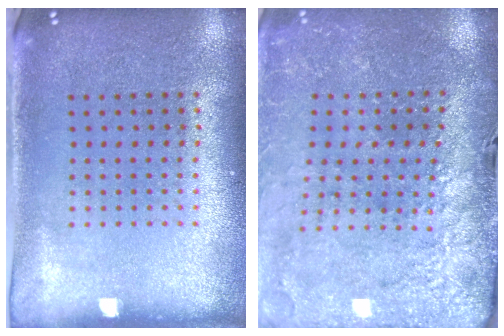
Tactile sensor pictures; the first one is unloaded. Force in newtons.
{"total": 3.2, "press": 3.1, "slide": 0.7}